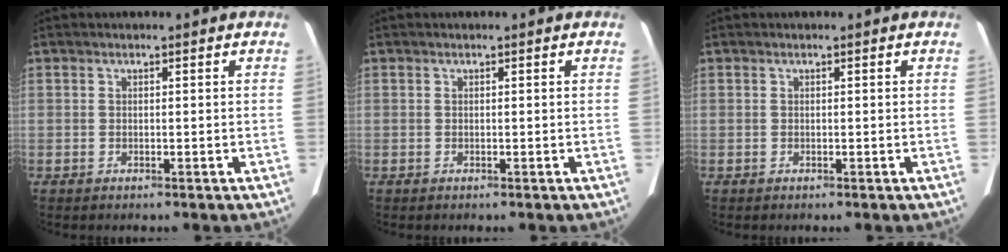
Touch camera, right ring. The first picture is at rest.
{"total": 0.0}
{"total": 0.0}